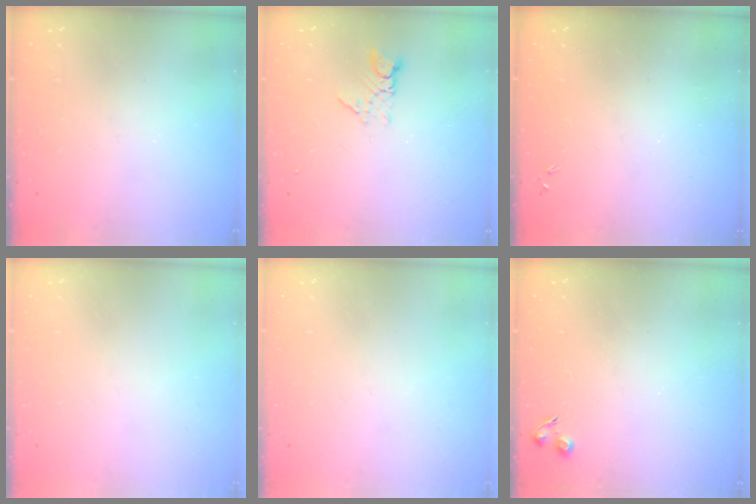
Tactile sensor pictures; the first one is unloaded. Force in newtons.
{"total": 2.6, "press": 2.6, "slide": 0.3}
{"total": 0.0}
{"total": 0.0}
{"total": 0.0}
{"total": 4.9, "press": 4.9, "slide": 0.5}